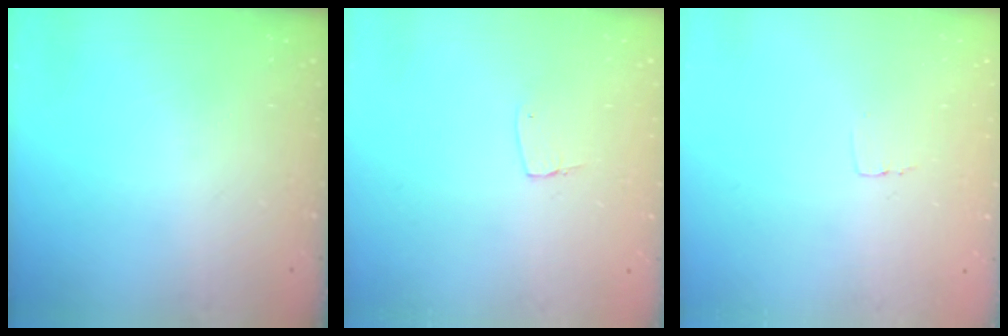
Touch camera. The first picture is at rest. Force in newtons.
{"total": 4.4, "press": 4.4, "slide": 0.3}
{"total": 2.6, "press": 2.6, "slide": 0.1}